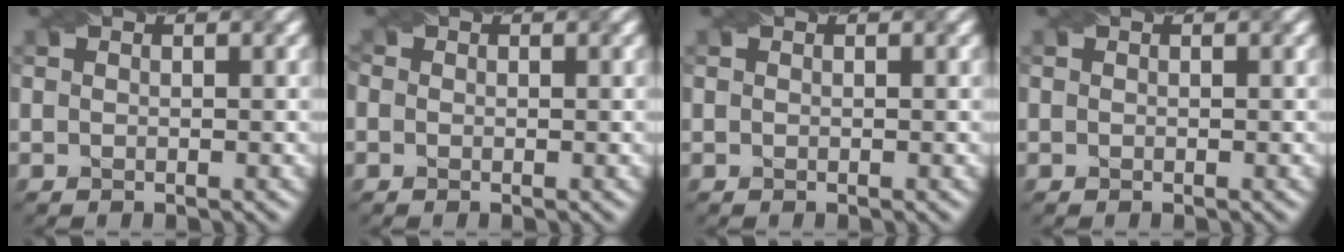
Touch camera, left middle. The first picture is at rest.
{"total": 0.9, "force": [0.2, 0.8, 0.3], "torque": [0.002, 0.004, -0.012]}
{"total": 0.0}
{"total": 0.0}